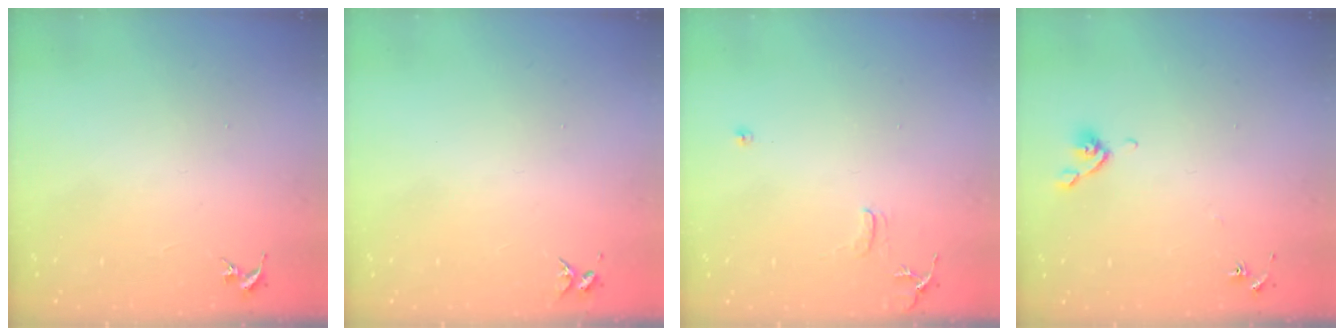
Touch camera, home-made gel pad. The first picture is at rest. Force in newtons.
{"total": 3.7, "press": 3.6, "slide": 0.4}
{"total": 7.2, "press": 7.2, "slide": 0.8}
{"total": 5.8, "press": 5.6, "slide": 1.7}